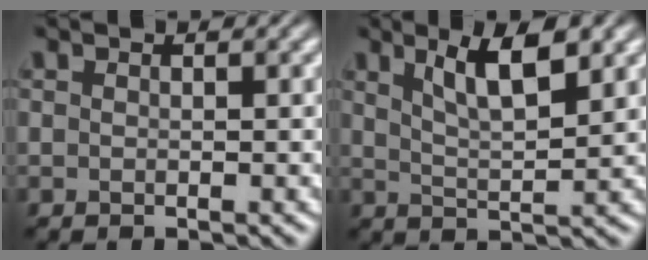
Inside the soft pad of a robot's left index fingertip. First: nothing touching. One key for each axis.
{"total": 5.0, "fx": 2.7, "fy": 1.3, "fz": 4.0, "tx": -0.062, "ty": 0.000, "tz": 0.047}